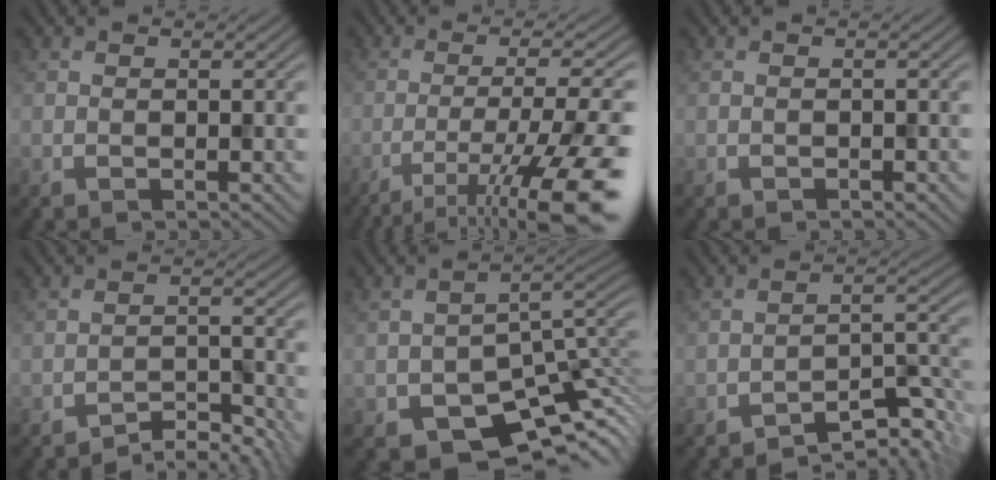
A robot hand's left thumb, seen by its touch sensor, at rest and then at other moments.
{"total": 12.4, "force": [-7.6, 2.8, 9.5], "torque": [-0.155, -0.013, -0.104]}
{"total": 0.5, "force": [-0.5, 0.0, -0.1], "torque": [0.007, 0.002, -0.008]}
{"total": 4.2, "force": [-4.2, 0.4, 0.5], "torque": [-0.007, 0.005, -0.060]}
{"total": 8.8, "force": [-5.1, 5.2, 4.8], "torque": [-0.073, -0.032, -0.072]}
{"total": 6.6, "force": [-5.9, 0.9, 2.8], "torque": [-0.038, 0.009, -0.087]}